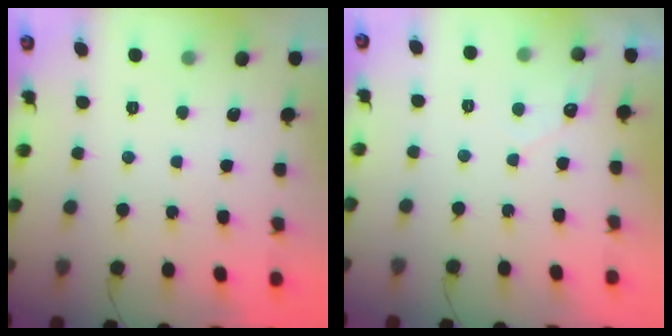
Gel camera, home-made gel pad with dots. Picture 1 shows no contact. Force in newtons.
{"total": 2.8, "press": 2.8, "slide": 0.1}